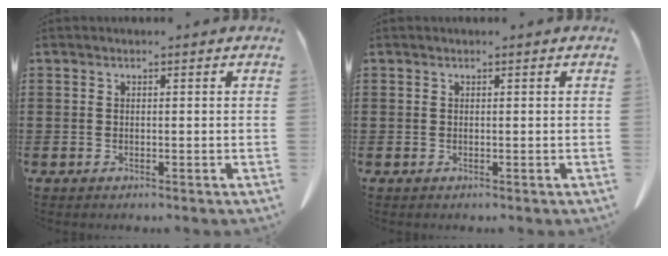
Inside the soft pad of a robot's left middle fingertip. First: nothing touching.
{"total": 0.0}